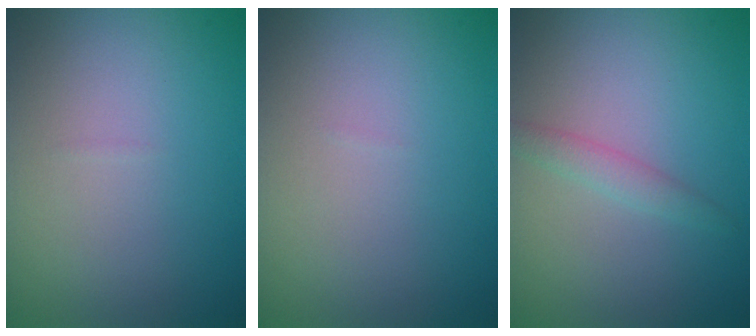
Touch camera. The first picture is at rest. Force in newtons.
{"total": 0.0}
{"total": 1.4, "press": 1.4, "slide": 0.1}